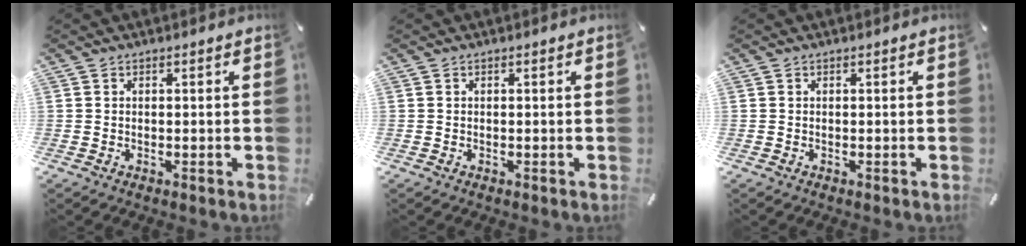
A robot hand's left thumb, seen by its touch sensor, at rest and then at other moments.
{"total": 0.0}
{"total": 0.0}